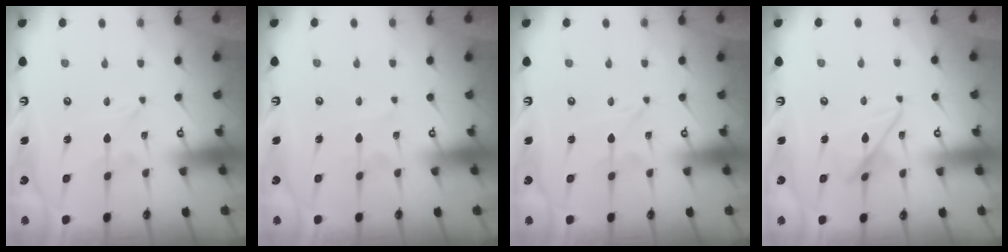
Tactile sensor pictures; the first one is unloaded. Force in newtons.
{"total": 1.9, "press": 1.9, "slide": 0.2}
{"total": 0.0}
{"total": 10.0, "press": 10.0, "slide": 0.8}